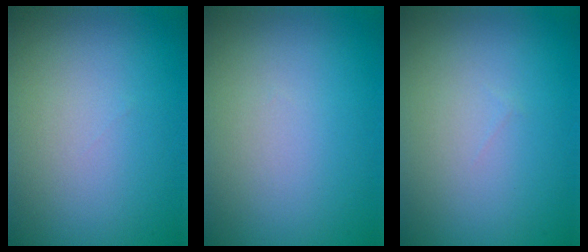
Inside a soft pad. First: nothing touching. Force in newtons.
{"total": 0.0}
{"total": 0.0}